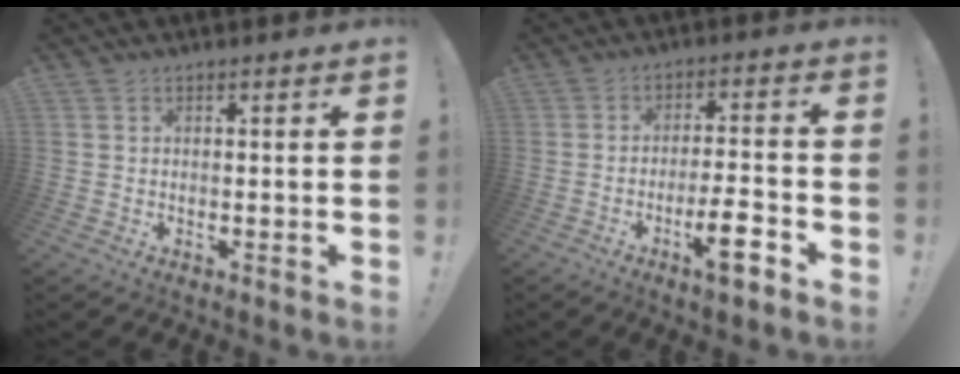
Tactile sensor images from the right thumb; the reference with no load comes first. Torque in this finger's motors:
{"motor_torque": [1.20, 1.74, 2.23, -0.54, 0.87]}